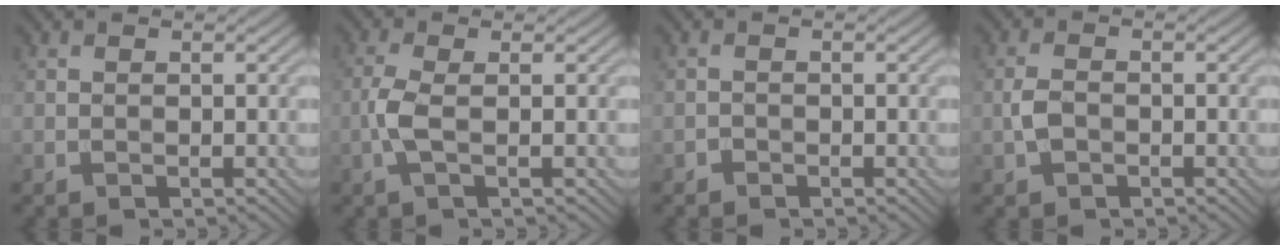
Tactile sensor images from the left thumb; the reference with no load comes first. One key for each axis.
{"total": 3.1, "fx": -0.5, "fy": 0.9, "fz": 2.9, "tx": -0.076, "ty": 0.003, "tz": -0.017}
{"total": 0.7, "fx": -0.6, "fy": 0.4, "fz": 0.1, "tx": 0.001, "ty": -0.002, "tz": -0.012}
{"total": 2.3, "fx": -0.8, "fy": 1.5, "fz": 1.6, "tx": -0.038, "ty": 0.002, "tz": -0.019}